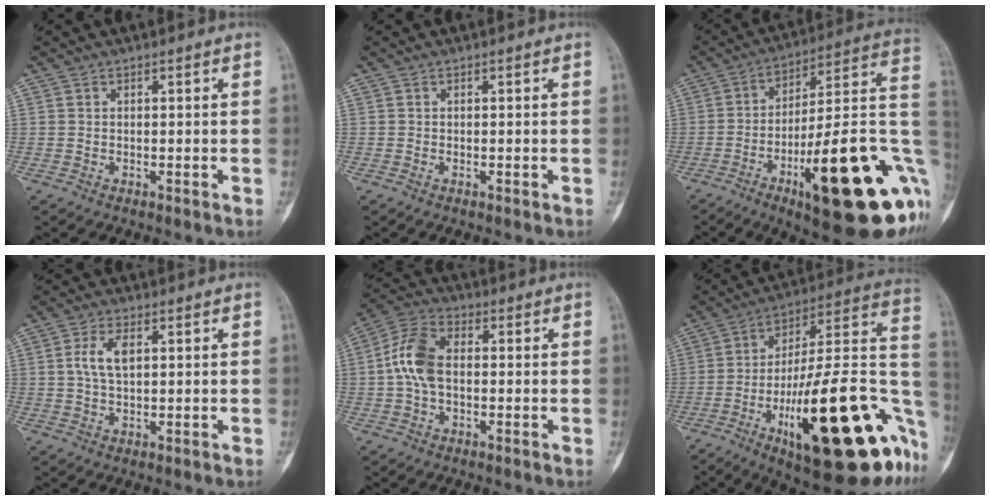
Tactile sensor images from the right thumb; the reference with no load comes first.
{"total": 0.0}
{"total": 30.9, "force": [-9.3, 8.3, 28.3], "torque": [-0.332, 0.023, -0.126]}
{"total": 5.0, "force": [1.1, 2.4, 4.2], "torque": [-0.090, 0.004, 0.021]}
{"total": 9.2, "force": [-0.1, 5.6, 7.3], "torque": [-0.151, 0.025, -0.010]}
{"total": 35.4, "force": [-11.9, 10.4, 31.7], "torque": [-0.395, 0.036, -0.174]}